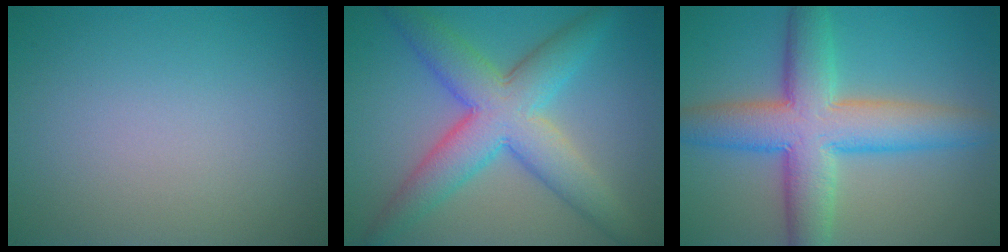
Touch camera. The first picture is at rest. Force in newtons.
{"total": 8.0, "press": 8.0, "slide": 0.2}
{"total": 9.1, "press": 9.1, "slide": 0.4}